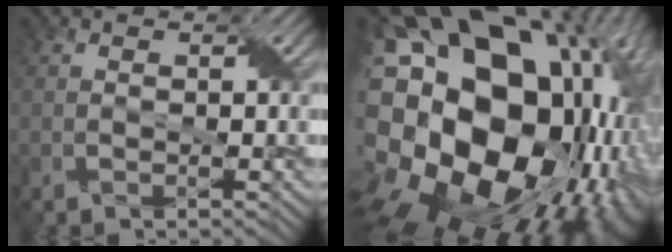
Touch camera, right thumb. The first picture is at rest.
{"total": 24.2, "force": [2.0, 18.2, 15.9], "torque": [-0.307, -0.042, 0.017]}